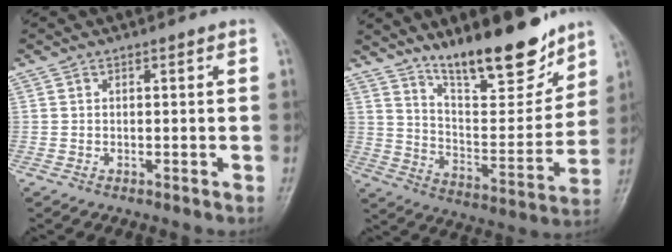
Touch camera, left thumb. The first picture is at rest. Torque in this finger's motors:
{"motor_torque": [0.74, 0.36, 1.58, -1.20, 0.24]}